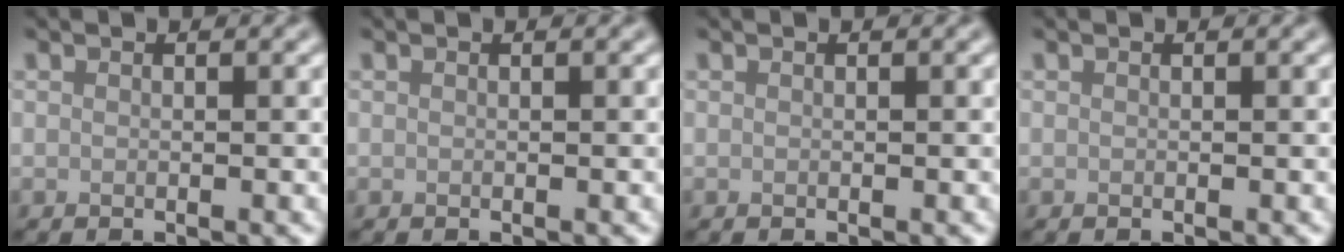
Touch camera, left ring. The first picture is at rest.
{"total": 0.0}
{"total": 0.0}
{"total": 0.0}